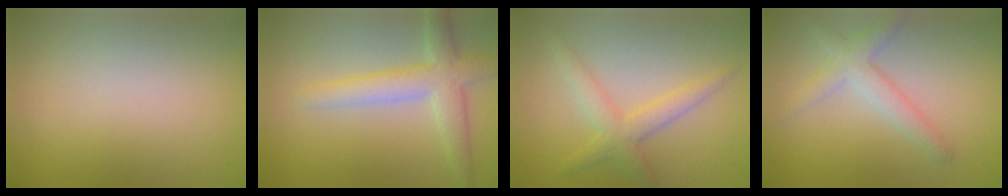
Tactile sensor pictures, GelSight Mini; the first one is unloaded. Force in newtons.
{"total": 4.2, "press": 4.2, "slide": 0.0}
{"total": 3.0, "press": 3.0, "slide": 0.0}
{"total": 2.7, "press": 2.7, "slide": 0.1}